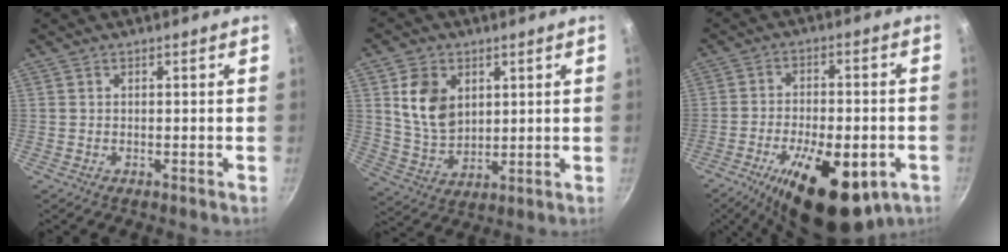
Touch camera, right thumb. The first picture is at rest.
{"total": 10.4, "force": [3.3, 7.6, 6.3], "torque": [-0.091, -0.025, 0.072]}
{"total": 19.6, "force": [-8.3, 8.4, 15.7], "torque": [-0.229, 0.012, -0.117]}